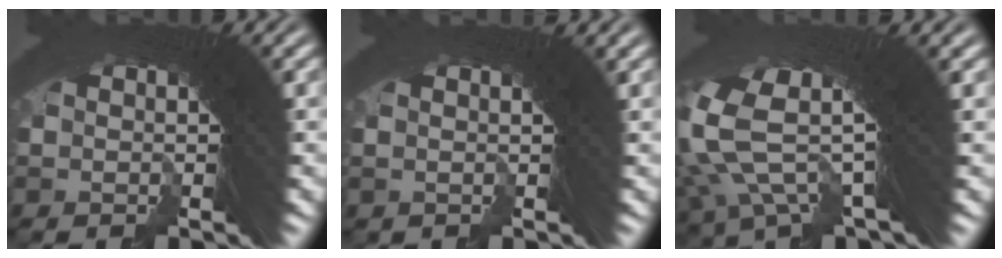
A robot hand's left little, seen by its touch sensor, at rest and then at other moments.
{"total": 1.4, "force": [1.1, -0.6, 0.6], "torque": [-0.007, 0.008, 0.017]}
{"total": 9.4, "force": [2.6, 4.5, 7.8], "torque": [-0.174, 0.005, 0.042]}